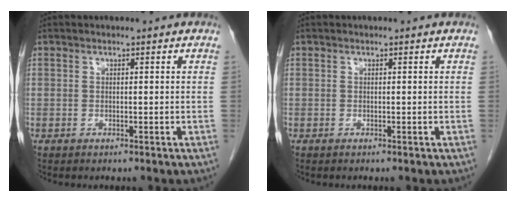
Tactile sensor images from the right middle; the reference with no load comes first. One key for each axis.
{"total": 0.0}